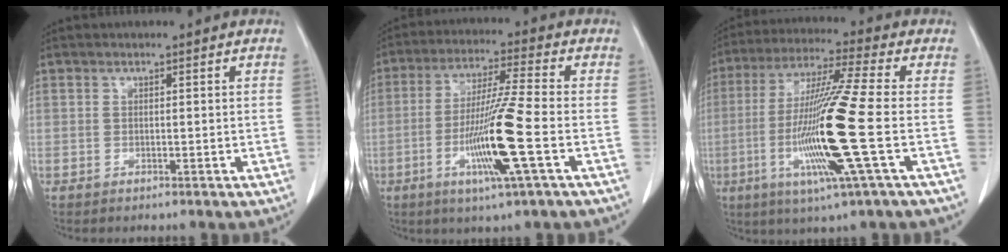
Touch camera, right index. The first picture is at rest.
{"total": 12.4, "force": [-3.8, -0.9, 11.8], "torque": [-0.231, -0.015, -0.076]}
{"total": 16.3, "force": [-3.4, -1.3, 15.9], "torque": [-0.318, -0.015, -0.076]}